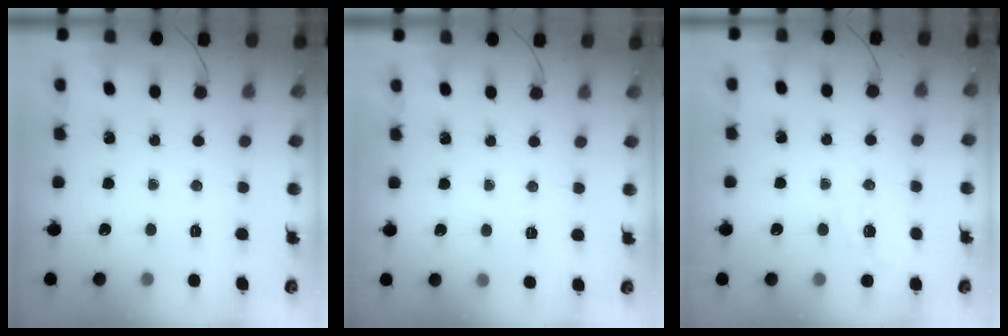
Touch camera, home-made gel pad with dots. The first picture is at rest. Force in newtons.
{"total": 5.8, "press": 5.6, "slide": 1.4}
{"total": 1.9, "press": 0.8, "slide": 1.8}